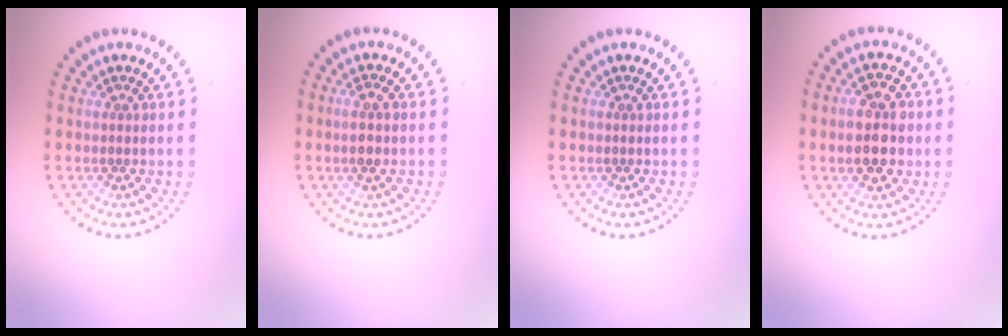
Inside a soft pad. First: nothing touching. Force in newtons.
{"total": 1.5, "press": 1.3, "slide": 0.8}
{"total": 0.0}
{"total": 4.6, "press": 4.6, "slide": 0.1}